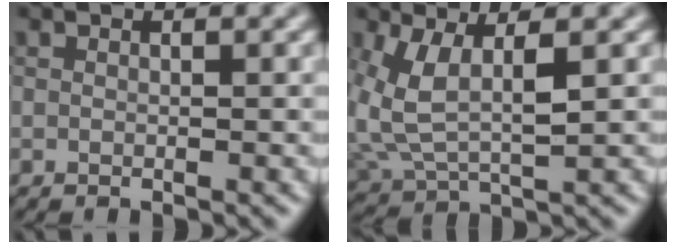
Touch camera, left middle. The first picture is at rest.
{"total": 4.7, "force": [1.1, 2.1, 4.0], "torque": [-0.114, -0.008, 0.034]}